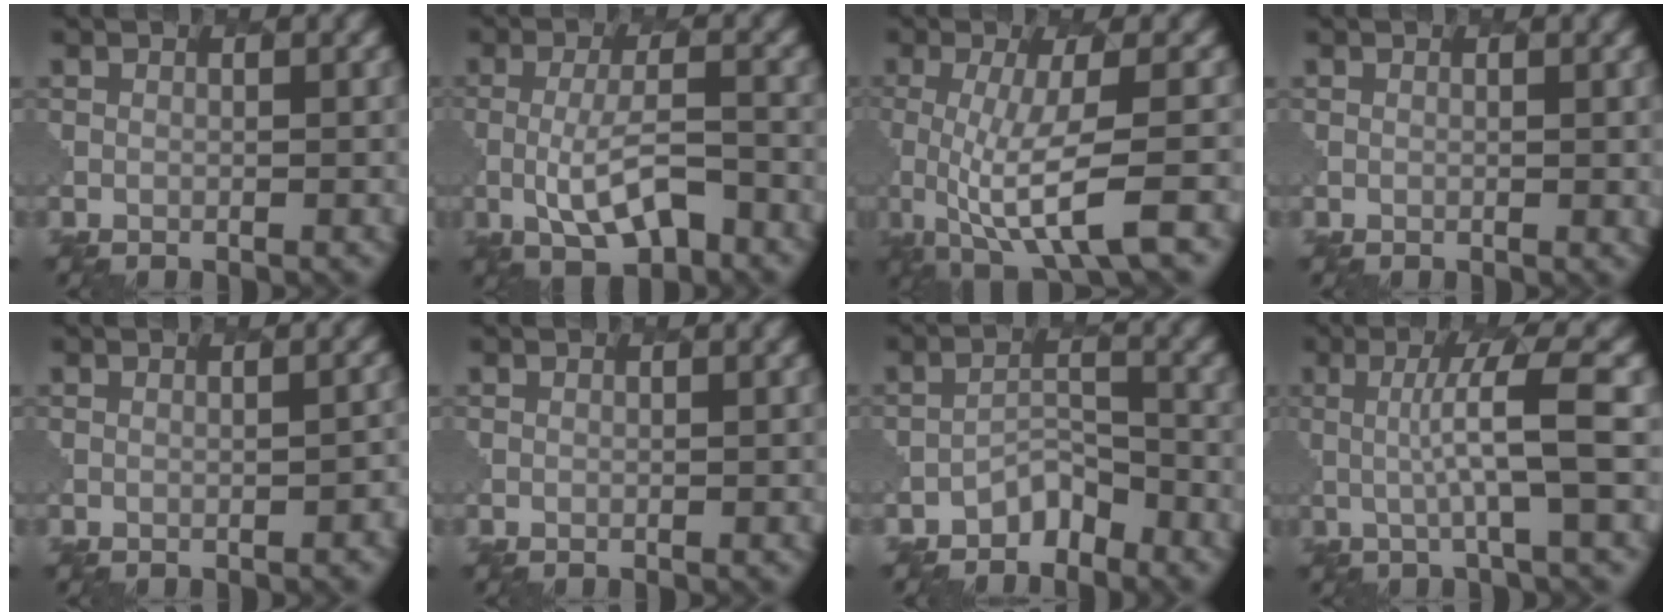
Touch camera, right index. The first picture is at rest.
{"total": 4.9, "force": [-1.2, 1.7, 4.4], "torque": [-0.089, -0.004, -0.023]}
{"total": 6.4, "force": [-1.1, 1.6, 6.1], "torque": [-0.109, -0.016, -0.022]}
{"total": 0.6, "force": [0.2, 0.3, 0.4], "torque": [-0.005, -0.004, 0.008]}
{"total": 1.9, "force": [-0.9, 0.6, 1.6], "torque": [-0.013, 0.007, -0.009]}
{"total": 0.0}
{"total": 2.6, "force": [-2.2, 1.2, 0.8], "torque": [-0.011, 0.009, -0.043]}
{"total": 5.8, "force": [0.6, 0.7, 5.8], "torque": [-0.099, 0.004, 0.011]}